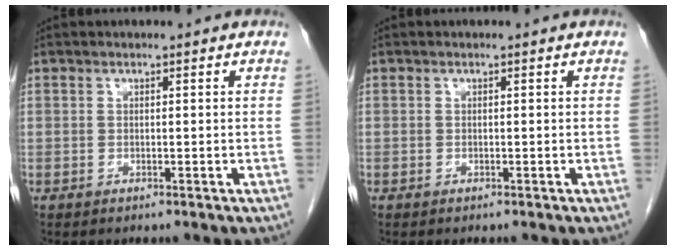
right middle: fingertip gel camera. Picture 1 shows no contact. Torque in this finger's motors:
{"motor_torque": [1.21, -0.93, 0.27, -0.04]}